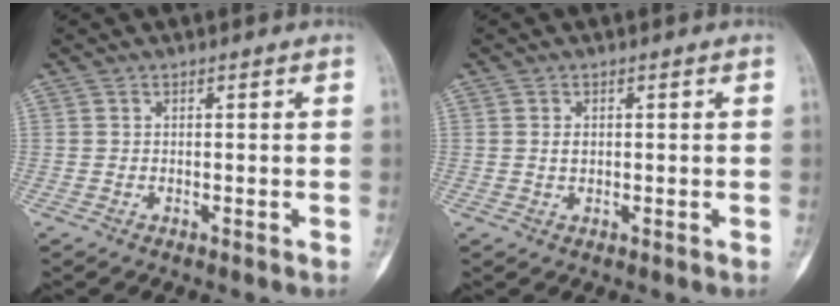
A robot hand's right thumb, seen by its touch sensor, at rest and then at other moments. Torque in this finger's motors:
{"motor_torque": [0.44, 0.33, 0.27, -0.20, 0.12]}